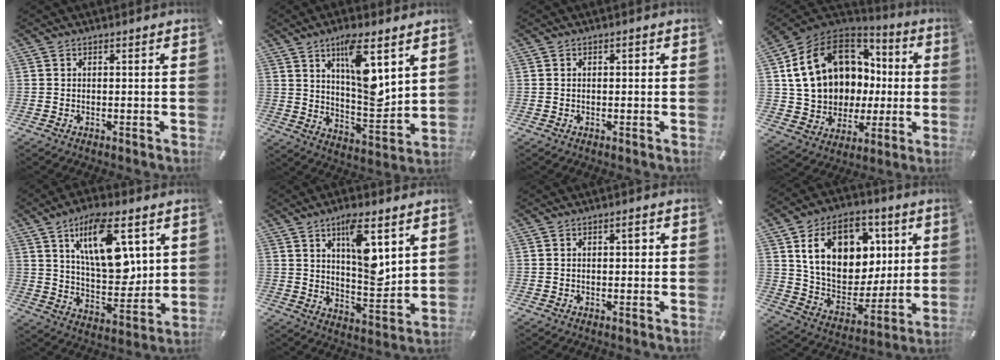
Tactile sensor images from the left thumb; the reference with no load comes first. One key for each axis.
{"total": 13.7, "fx": 7.1, "fy": 4.8, "fz": 10.7, "tx": -0.160, "ty": -0.042, "tz": 0.118}
{"total": 1.0, "fx": 0.0, "fy": 0.7, "fz": 0.8, "tx": -0.016, "ty": 0.004, "tz": -0.003}
{"total": 17.1, "fx": 4.9, "fy": 13.7, "fz": 8.9, "tx": -0.186, "ty": -0.035, "tz": 0.107}
{"total": 17.1, "fx": 7.5, "fy": 8.5, "fz": 12.8, "tx": -0.215, "ty": -0.020, "tz": 0.124}
{"total": 12.5, "fx": 6.1, "fy": 5.0, "fz": 9.8, "tx": -0.147, "ty": -0.038, "tz": 0.099}
{"total": 2.3, "fx": 0.3, "fy": 1.2, "fz": 1.9, "tx": -0.031, "ty": 0.005, "tz": 0.001}
{"total": 19.4, "fx": 6.7, "fy": 14.4, "fz": 11.1, "tx": -0.188, "ty": -0.015, "tz": 0.128}